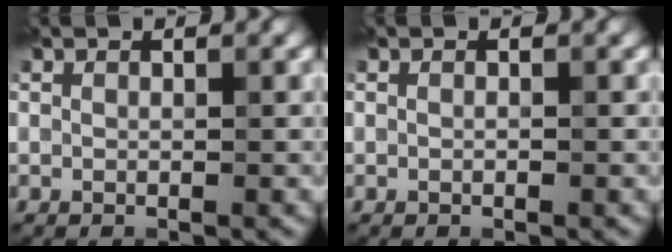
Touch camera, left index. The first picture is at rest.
{"total": 0.0}